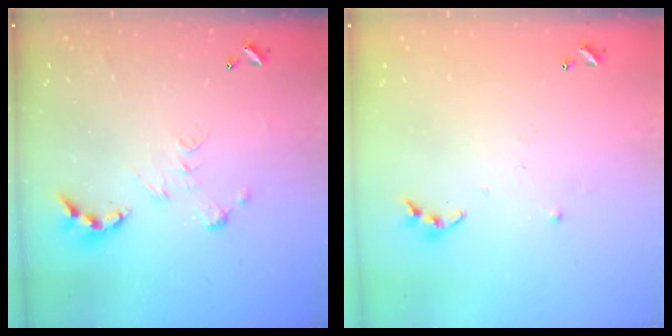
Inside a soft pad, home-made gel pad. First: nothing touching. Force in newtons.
{"total": 4.2, "press": 4.2, "slide": 0.2}